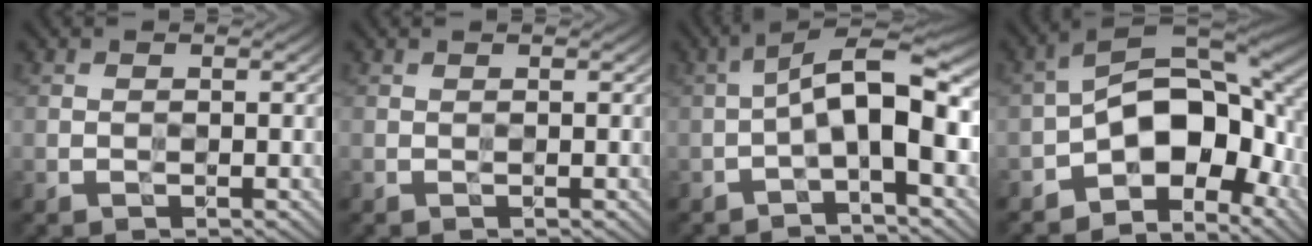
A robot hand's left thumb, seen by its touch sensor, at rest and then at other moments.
{"total": 0.0}
{"total": 8.2, "force": [-1.4, 2.3, 7.8], "torque": [-0.131, 0.028, -0.033]}
{"total": 12.7, "force": [-4.3, 7.4, 9.5], "torque": [-0.133, -0.001, -0.089]}